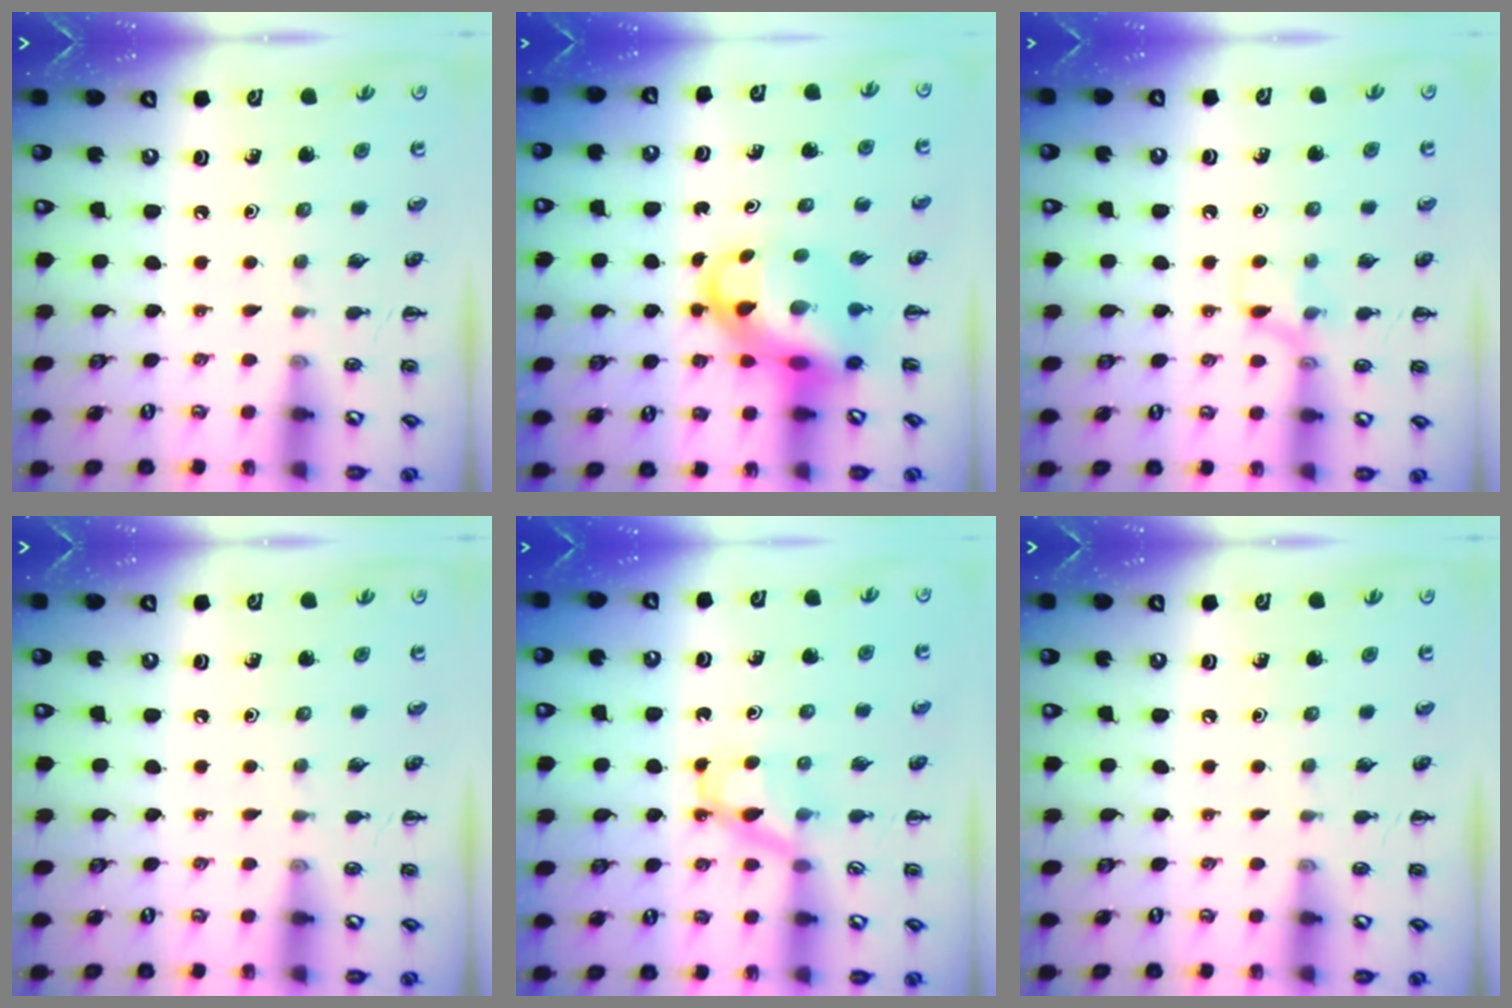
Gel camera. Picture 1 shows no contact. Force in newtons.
{"total": 10.4, "press": 10.1, "slide": 2.7}
{"total": 7.6, "press": 7.5, "slide": 1.1}
{"total": 0.0}
{"total": 4.1, "press": 3.9, "slide": 1.2}
{"total": 0.0}